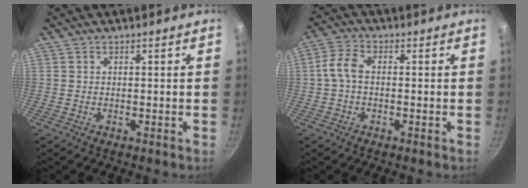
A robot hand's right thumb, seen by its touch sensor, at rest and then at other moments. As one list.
[{"total": 4.6, "force": [-0.3, 2.9, 3.6], "torque": [-0.079, 0.021, -0.014]}]